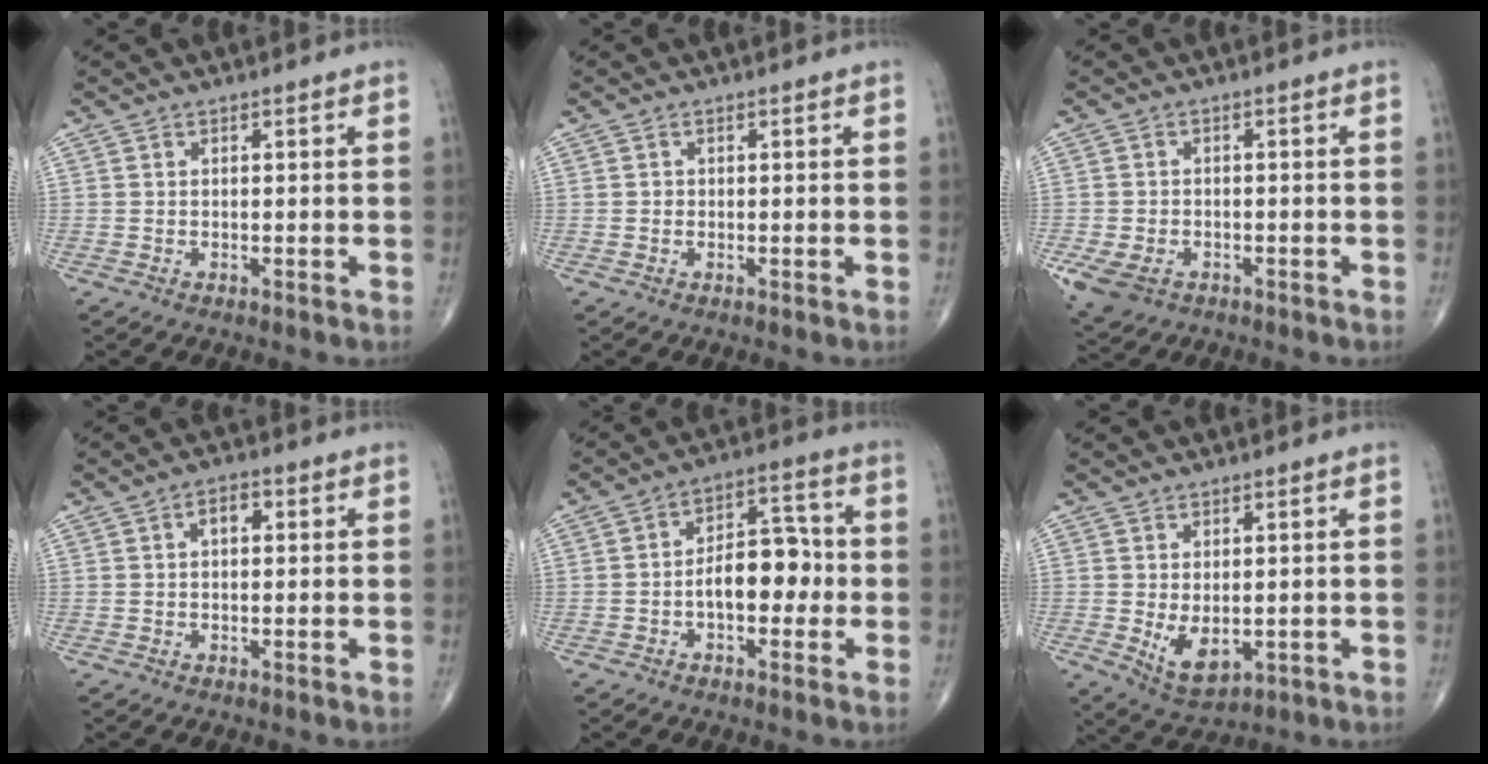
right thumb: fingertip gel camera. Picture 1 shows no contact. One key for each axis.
{"total": 0.6, "fx": 0.0, "fy": 0.6, "fz": 0.1, "tx": 0.002, "ty": 0.002, "tz": 0.000}
{"total": 6.2, "fx": -2.8, "fy": 4.4, "fz": 3.4, "tx": -0.072, "ty": 0.004, "tz": -0.042}
{"total": 3.1, "fx": 0.7, "fy": 1.8, "fz": 2.4, "tx": -0.033, "ty": 0.011, "tz": 0.007}
{"total": 9.7, "fx": -1.6, "fy": 5.6, "fz": 7.7, "tx": -0.091, "ty": 0.035, "tz": -0.035}
{"total": 6.2, "fx": -0.7, "fy": 3.6, "fz": 5.0, "tx": -0.073, "ty": -0.012, "tz": 0.005}